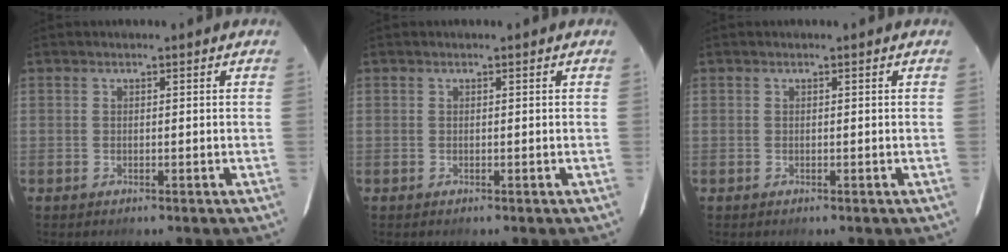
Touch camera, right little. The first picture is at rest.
{"total": 0.0}
{"total": 0.0}